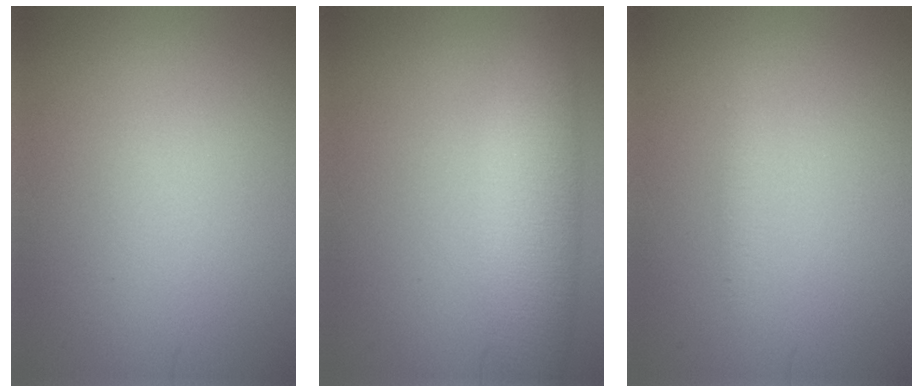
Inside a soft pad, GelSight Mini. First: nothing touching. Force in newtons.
{"total": 5.8, "press": 5.8, "slide": 0.5}
{"total": 0.7, "press": 0.7, "slide": 0.1}